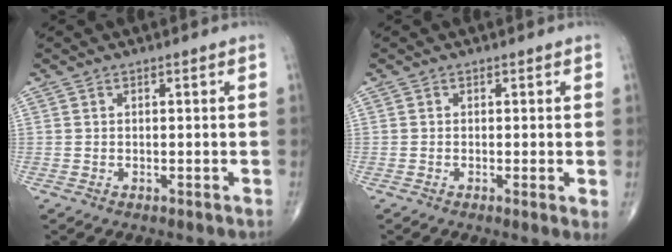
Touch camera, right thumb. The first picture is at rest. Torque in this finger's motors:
{"motor_torque": [-0.27, 0.05, -0.04, -0.13, -0.08]}